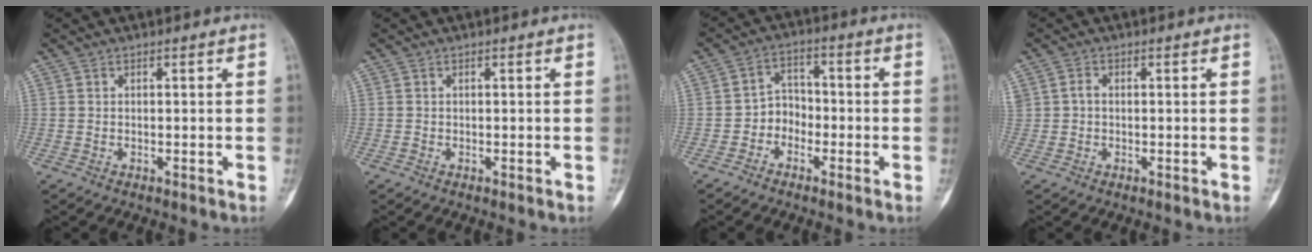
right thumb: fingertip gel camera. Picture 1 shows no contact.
{"total": 0.0}
{"total": 4.8, "force": [-2.3, 3.9, 1.8], "torque": [0.004, 0.027, -0.053]}
{"total": 1.6, "force": [-0.1, 1.3, 0.9], "torque": [-0.010, 0.004, -0.002]}